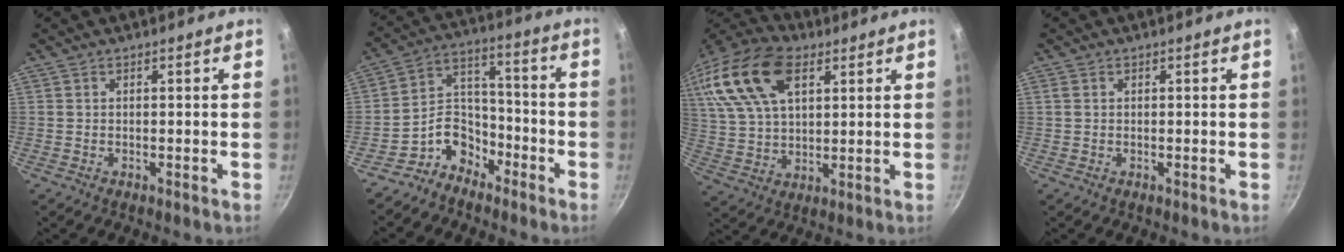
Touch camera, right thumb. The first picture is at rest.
{"total": 9.7, "force": [-6.5, 6.6, 2.9], "torque": [-0.009, 0.083, -0.130]}
{"total": 20.5, "force": [8.7, 11.9, 14.1], "torque": [-0.274, -0.001, 0.158]}
{"total": 1.1, "force": [0.4, 0.8, 0.7], "torque": [-0.015, 0.003, 0.009]}